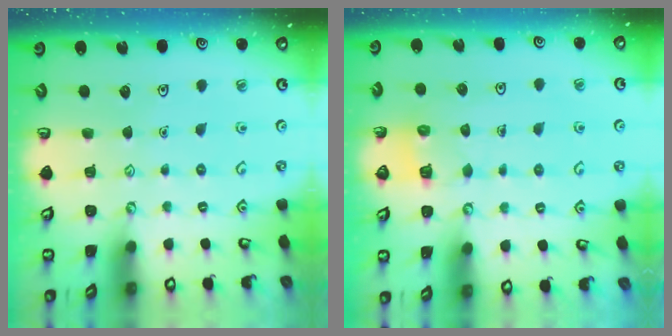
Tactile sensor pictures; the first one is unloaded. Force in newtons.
{"total": 2.5, "press": 2.5, "slide": 0.1}